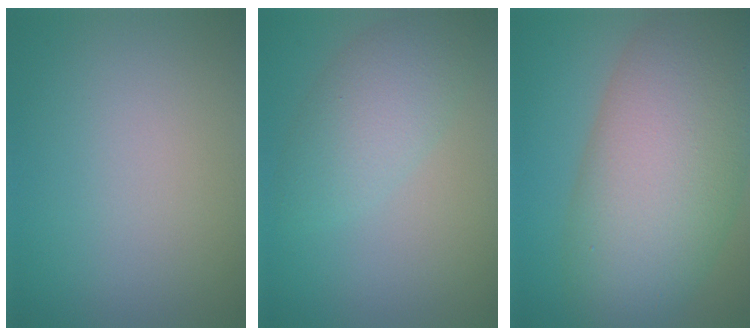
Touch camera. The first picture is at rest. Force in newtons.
{"total": 3.9, "press": 3.9, "slide": 0.3}
{"total": 12.6, "press": 12.6, "slide": 0.4}